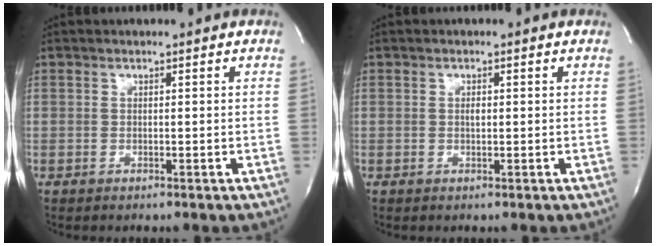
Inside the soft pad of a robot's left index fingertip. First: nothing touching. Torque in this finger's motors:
{"motor_torque": [0.30, 0.09, 0.04, 0.00]}